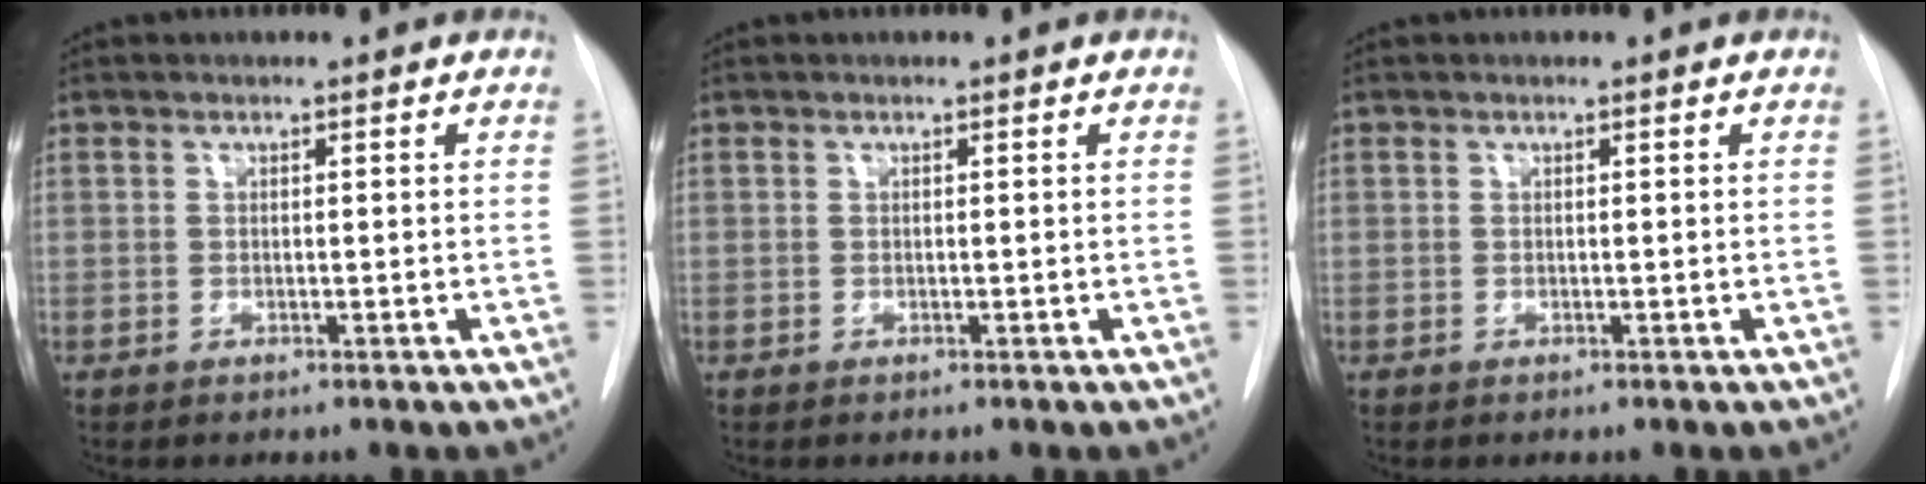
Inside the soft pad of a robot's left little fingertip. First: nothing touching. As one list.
[{"total": 0.0}, {"total": 0.0}]